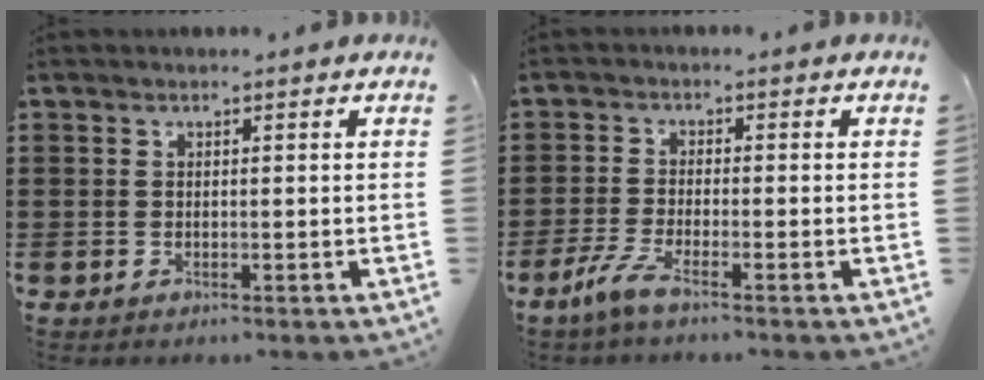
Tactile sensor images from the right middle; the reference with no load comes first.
{"total": 4.0, "force": [-2.6, 0.3, 3.0], "torque": [-0.075, -0.012, -0.053]}